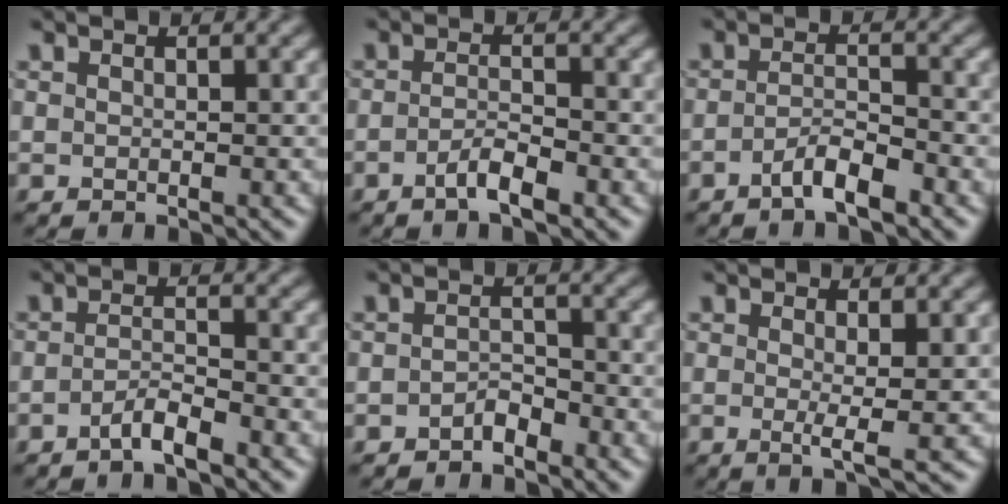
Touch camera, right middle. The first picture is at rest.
{"total": 2.4, "force": [-1.4, 0.5, 1.9], "torque": [-0.037, 0.005, -0.029]}
{"total": 2.8, "force": [-1.8, 0.6, 2.1], "torque": [-0.039, 0.007, -0.038]}
{"total": 2.2, "force": [-1.5, 0.4, 1.5], "torque": [-0.029, 0.007, -0.033]}
{"total": 1.5, "force": [-1.1, 0.7, 0.6], "torque": [-0.011, 0.007, -0.022]}
{"total": 2.2, "force": [0.0, 0.2, 2.1], "torque": [-0.041, -0.008, -0.001]}